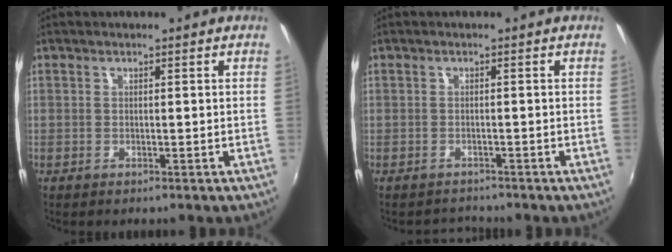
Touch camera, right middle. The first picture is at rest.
{"total": 1.8, "force": [-1.7, 0.3, -0.3], "torque": [-0.003, -0.003, -0.028]}